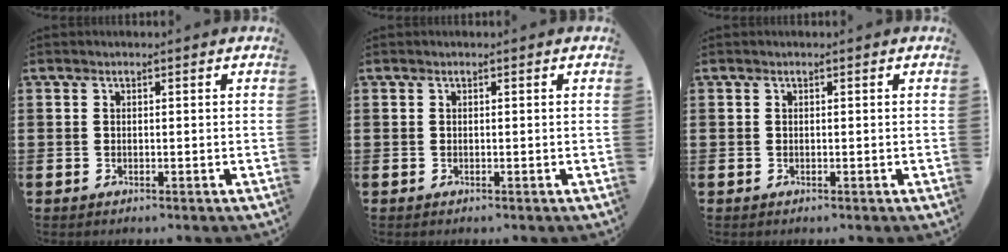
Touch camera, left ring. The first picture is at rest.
{"total": 0.0}
{"total": 0.0}